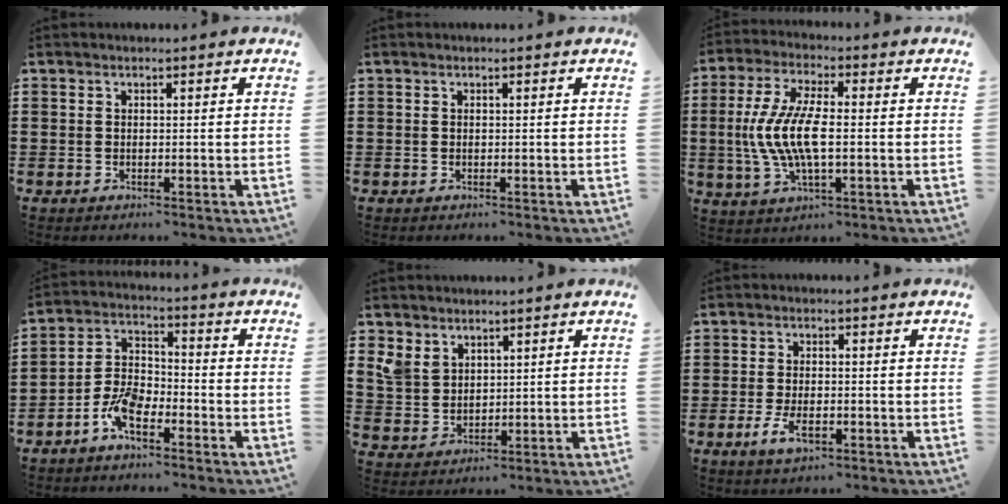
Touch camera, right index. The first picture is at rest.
{"total": 0.0}
{"total": 9.1, "force": [-0.9, 3.2, 8.5], "torque": [-0.198, -0.010, -0.026]}
{"total": 6.0, "force": [-3.9, 2.7, 3.6], "torque": [-0.096, 0.006, -0.081]}
{"total": 4.5, "force": [2.9, 3.4, 0.9], "torque": [-0.038, 0.010, 0.056]}
{"total": 3.6, "force": [-1.3, 1.7, 2.8], "torque": [-0.063, -0.003, -0.027]}